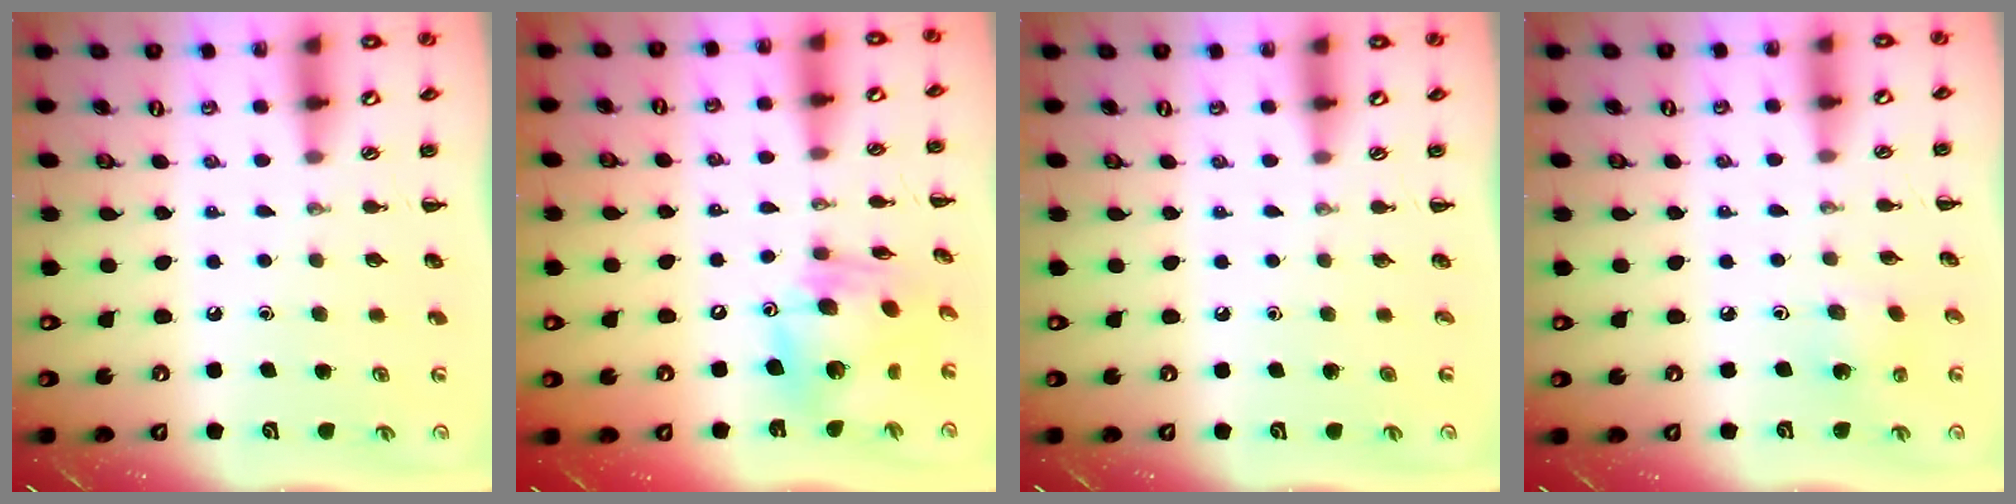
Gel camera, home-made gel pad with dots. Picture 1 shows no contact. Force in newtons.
{"total": 14.0, "press": 13.4, "slide": 3.9}
{"total": 0.0}
{"total": 1.5, "press": 1.3, "slide": 0.6}